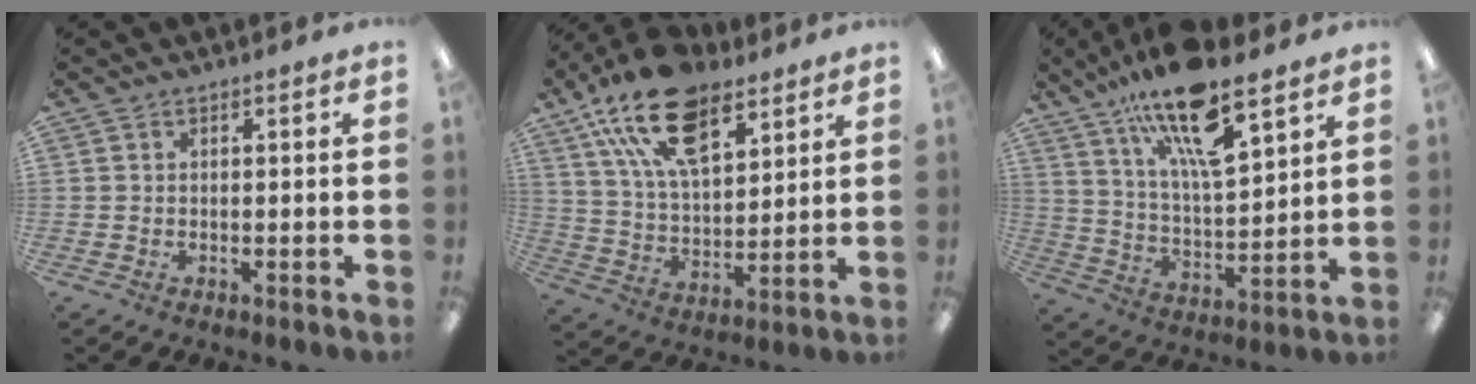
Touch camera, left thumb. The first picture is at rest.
{"total": 20.1, "force": [12.1, 10.2, 12.3], "torque": [-0.218, -0.048, 0.216]}
{"total": 17.6, "force": [12.7, 4.8, 11.1], "torque": [-0.196, -0.067, 0.213]}